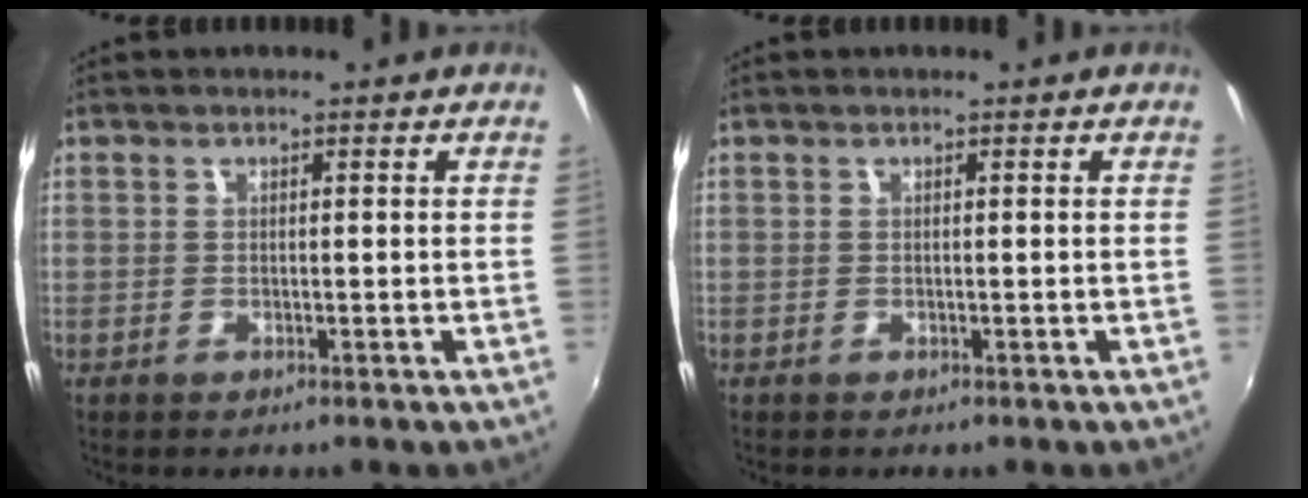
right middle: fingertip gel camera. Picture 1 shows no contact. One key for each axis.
{"total": 0.0}